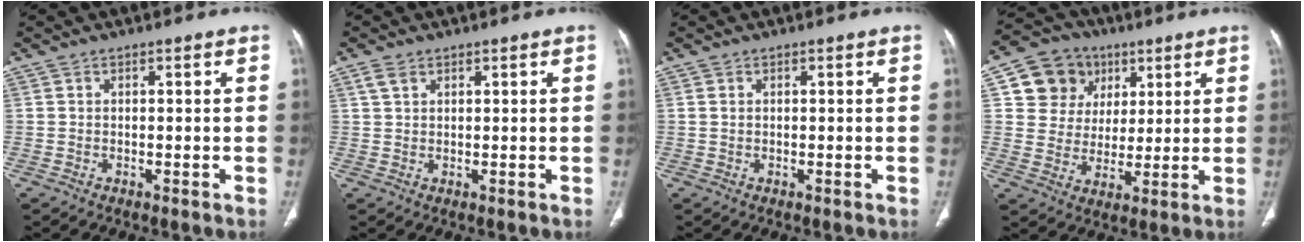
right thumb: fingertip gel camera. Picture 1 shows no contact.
{"total": 2.2, "force": [1.3, 1.3, 1.2], "torque": [-0.026, 0.004, 0.031]}
{"total": 0.8, "force": [0.1, 0.5, 0.5], "torque": [-0.014, 0.002, 0.004]}
{"total": 12.2, "force": [4.8, 10.8, 3.3], "torque": [-0.022, -0.003, 0.086]}